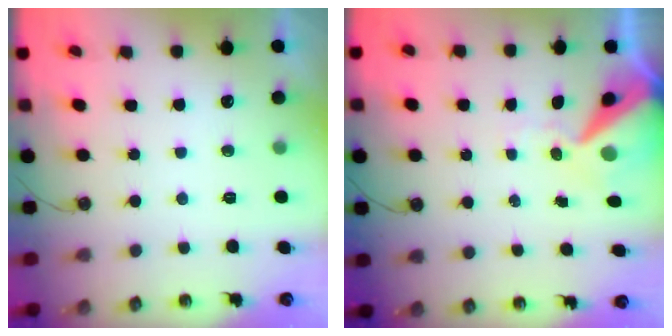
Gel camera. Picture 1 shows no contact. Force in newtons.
{"total": 12.0, "press": 11.8, "slide": 1.9}